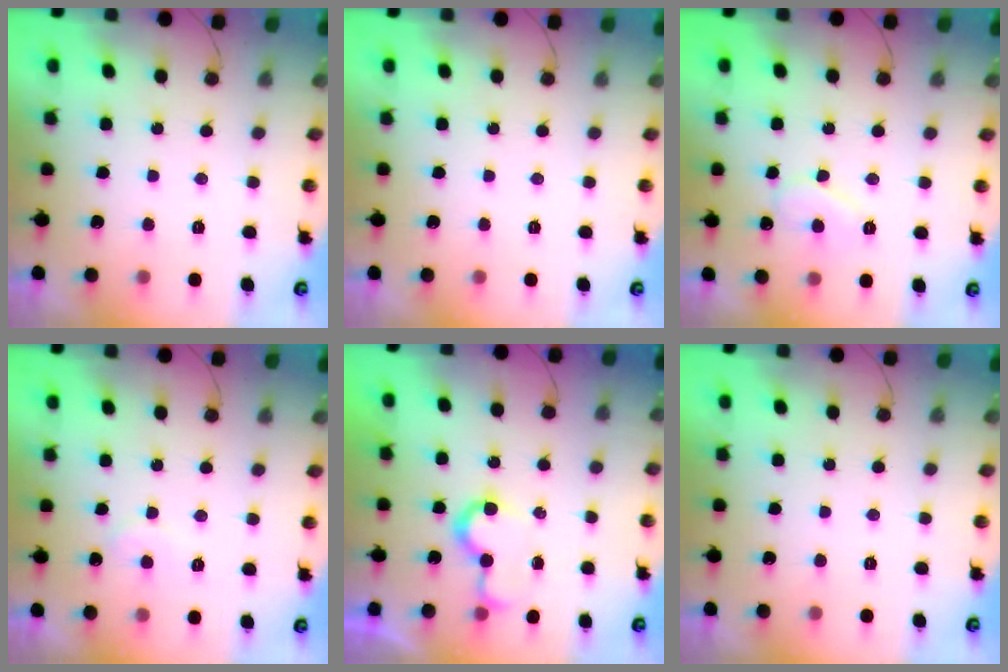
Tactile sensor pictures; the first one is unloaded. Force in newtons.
{"total": 0.0}
{"total": 7.7, "press": 7.7, "slide": 0.3}
{"total": 5.5, "press": 5.5, "slide": 0.3}
{"total": 7.6, "press": 7.6, "slide": 0.5}
{"total": 1.9, "press": 1.9, "slide": 0.1}